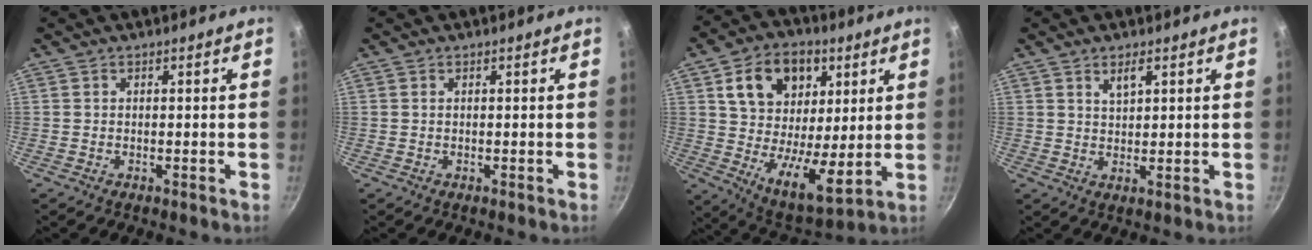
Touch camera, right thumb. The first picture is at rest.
{"total": 0.0}
{"total": 19.5, "force": [6.9, 12.9, 12.9], "torque": [-0.180, -0.028, 0.114]}
{"total": 3.6, "force": [2.0, 1.3, 2.6], "torque": [-0.041, -0.013, 0.038]}